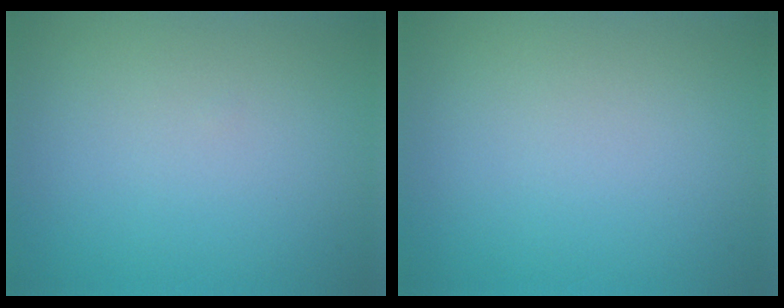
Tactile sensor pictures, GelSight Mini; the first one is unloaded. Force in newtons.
{"total": 0.0}